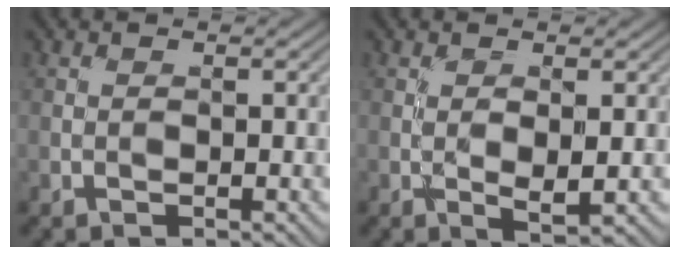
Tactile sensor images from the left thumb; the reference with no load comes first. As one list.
[{"total": 2.4, "force": [0.1, 0.8, 2.2], "torque": [-0.043, -0.006, 0.004]}]